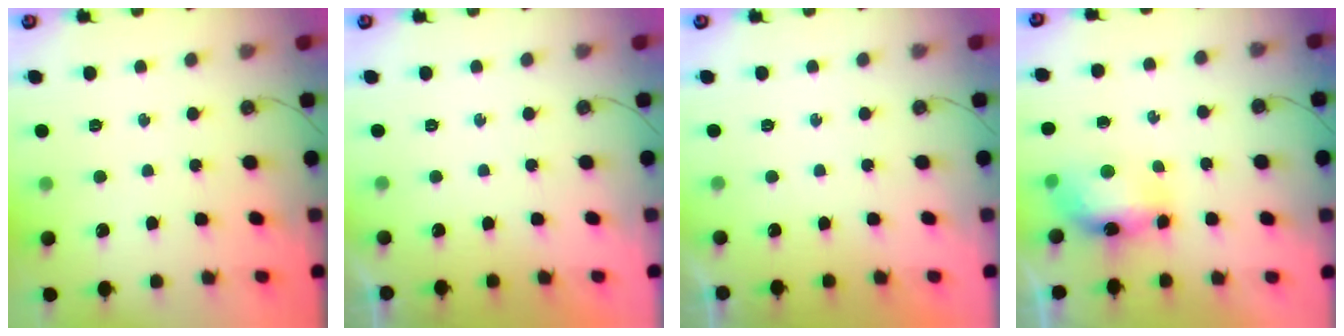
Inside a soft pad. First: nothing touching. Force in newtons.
{"total": 0.0}
{"total": 0.0}
{"total": 9.0, "press": 8.0, "slide": 3.9}